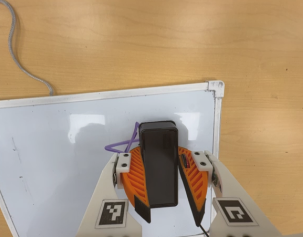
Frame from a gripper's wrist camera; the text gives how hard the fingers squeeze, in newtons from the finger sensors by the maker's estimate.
{"total": 14.9, "left": 16.3, "right": 13.5}